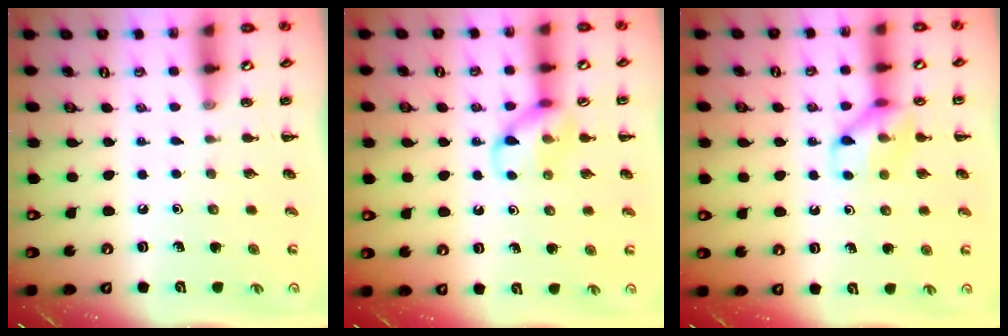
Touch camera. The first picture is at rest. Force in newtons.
{"total": 10.7, "press": 10.7, "slide": 0.9}
{"total": 10.1, "press": 10.1, "slide": 0.1}